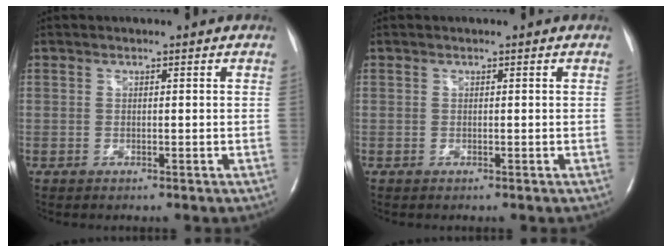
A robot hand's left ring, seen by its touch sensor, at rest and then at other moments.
{"total": 0.0}